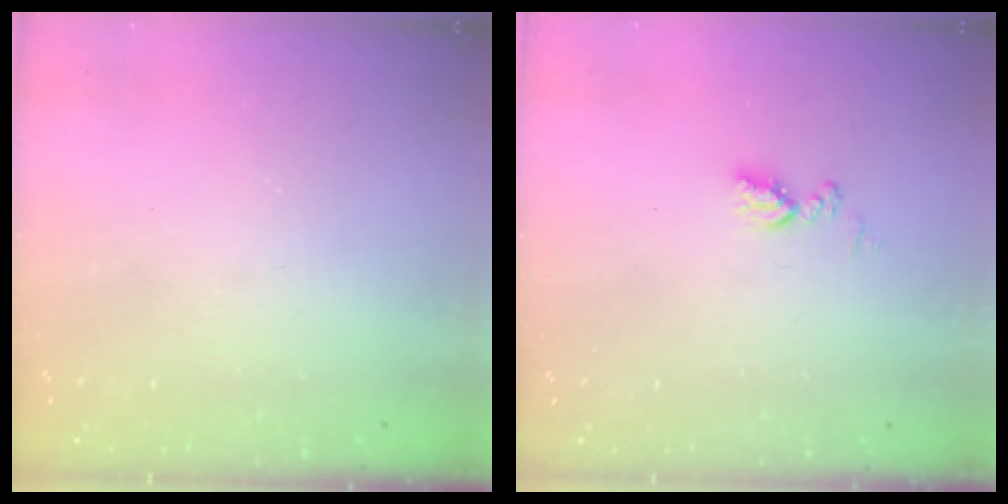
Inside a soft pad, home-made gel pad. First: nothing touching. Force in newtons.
{"total": 6.9, "press": 6.8, "slide": 0.8}